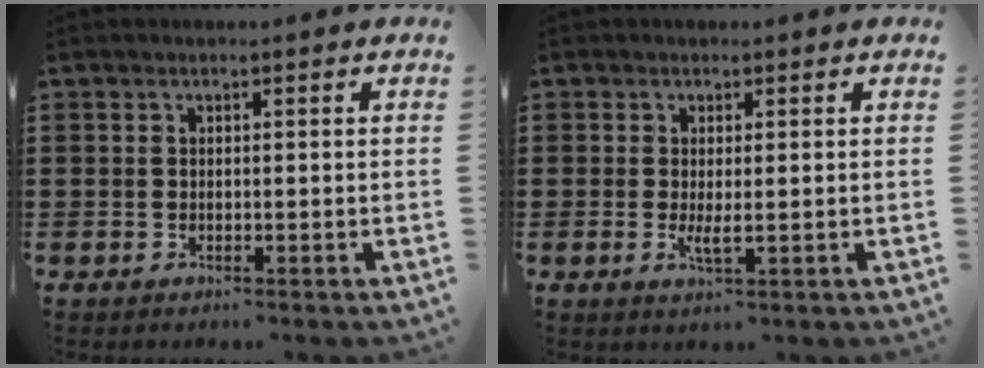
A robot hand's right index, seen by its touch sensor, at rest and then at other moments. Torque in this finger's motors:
{"motor_torque": [0.72, 1.42, -0.08, 0.00]}